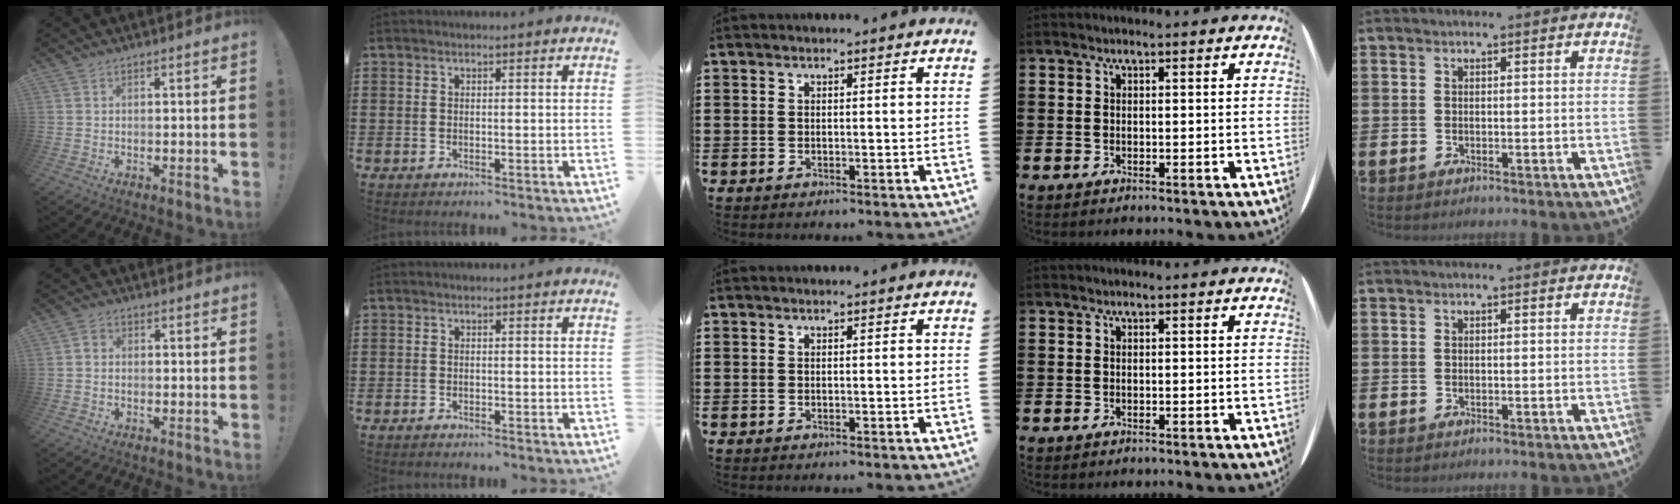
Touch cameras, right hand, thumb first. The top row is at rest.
{"thumb": {"total": 2.2, "force": [-0.8, 1.6, 1.2], "torque": [-0.014, 0.008, -0.016]}, "index": {"total": 0.7, "force": [-0.7, 0.0, 0.1], "torque": [-0.002, -0.001, -0.015]}}